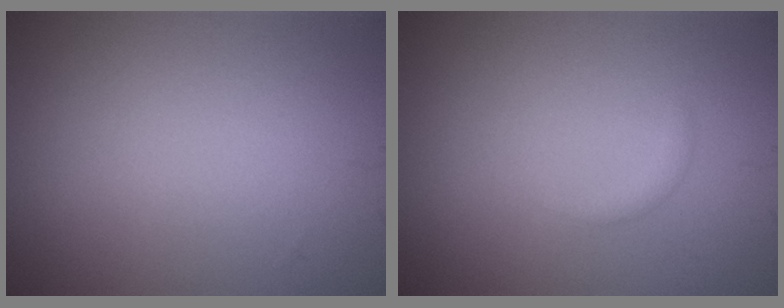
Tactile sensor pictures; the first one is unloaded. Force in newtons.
{"total": 0.8, "press": 0.8, "slide": 0.1}